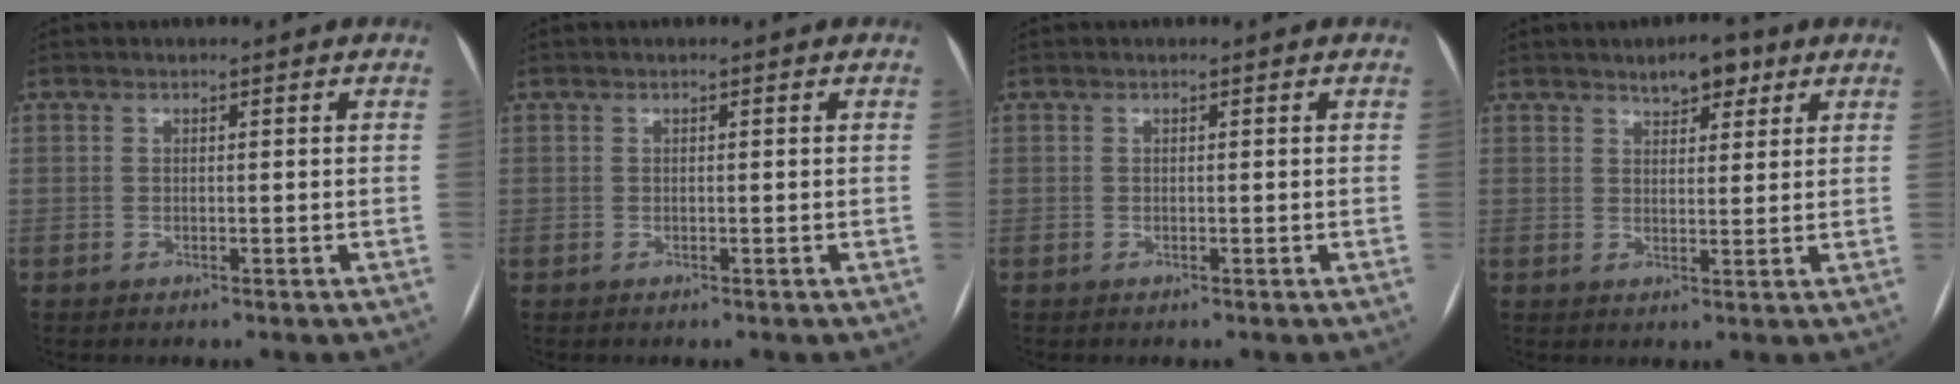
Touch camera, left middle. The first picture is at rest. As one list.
[{"total": 0.0}, {"total": 0.0}, {"total": 4.4, "force": [3.1, 1.9, 2.6], "torque": [-0.040, 0.007, 0.047]}]